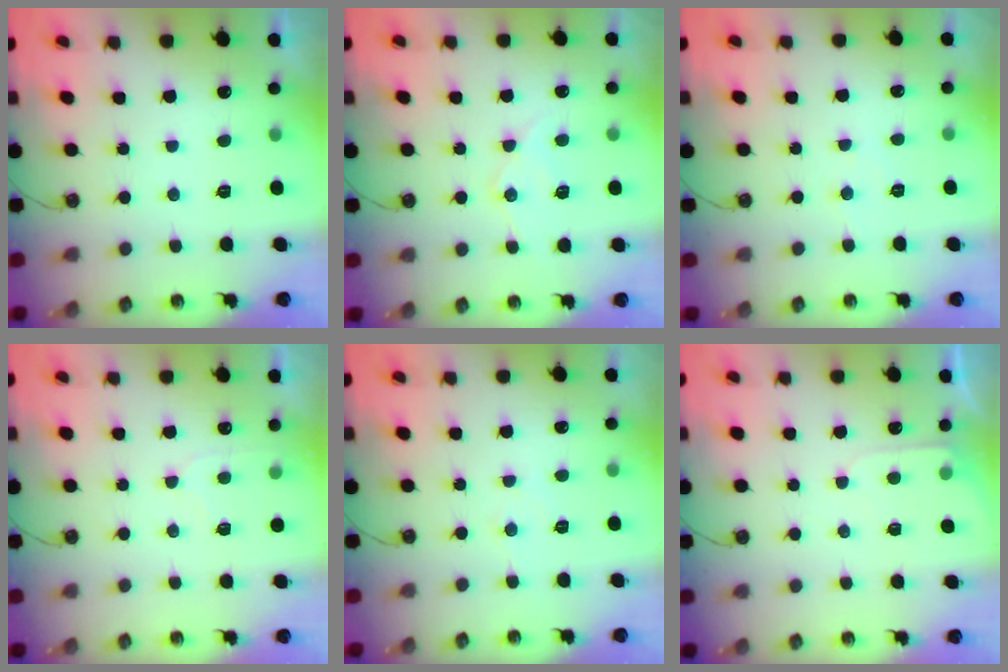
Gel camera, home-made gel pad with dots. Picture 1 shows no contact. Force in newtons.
{"total": 10.7, "press": 10.7, "slide": 1.1}
{"total": 4.4, "press": 4.4, "slide": 0.6}
{"total": 6.2, "press": 6.1, "slide": 0.6}
{"total": 3.9, "press": 3.9, "slide": 0.5}
{"total": 4.7, "press": 4.6, "slide": 0.6}